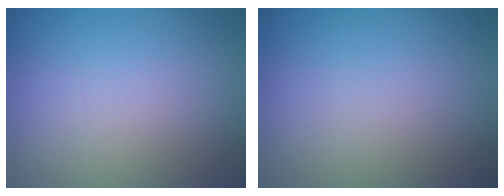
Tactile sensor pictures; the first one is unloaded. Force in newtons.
{"total": 0.0}